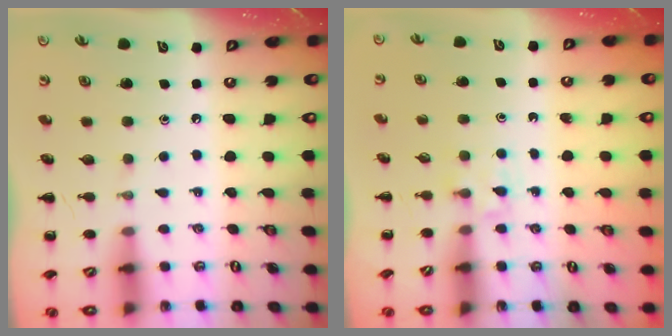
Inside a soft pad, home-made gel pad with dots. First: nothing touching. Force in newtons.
{"total": 2.9, "press": 2.7, "slide": 1.1}